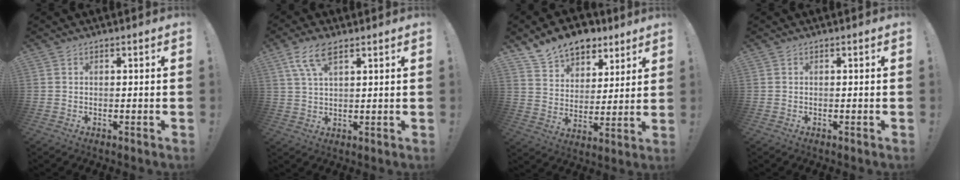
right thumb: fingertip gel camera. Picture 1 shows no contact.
{"total": 8.2, "force": [4.6, 3.4, 5.9], "torque": [-0.111, -0.006, 0.088]}
{"total": 13.2, "force": [10.2, 7.5, 3.6], "torque": [-0.068, -0.074, 0.193]}
{"total": 0.0}